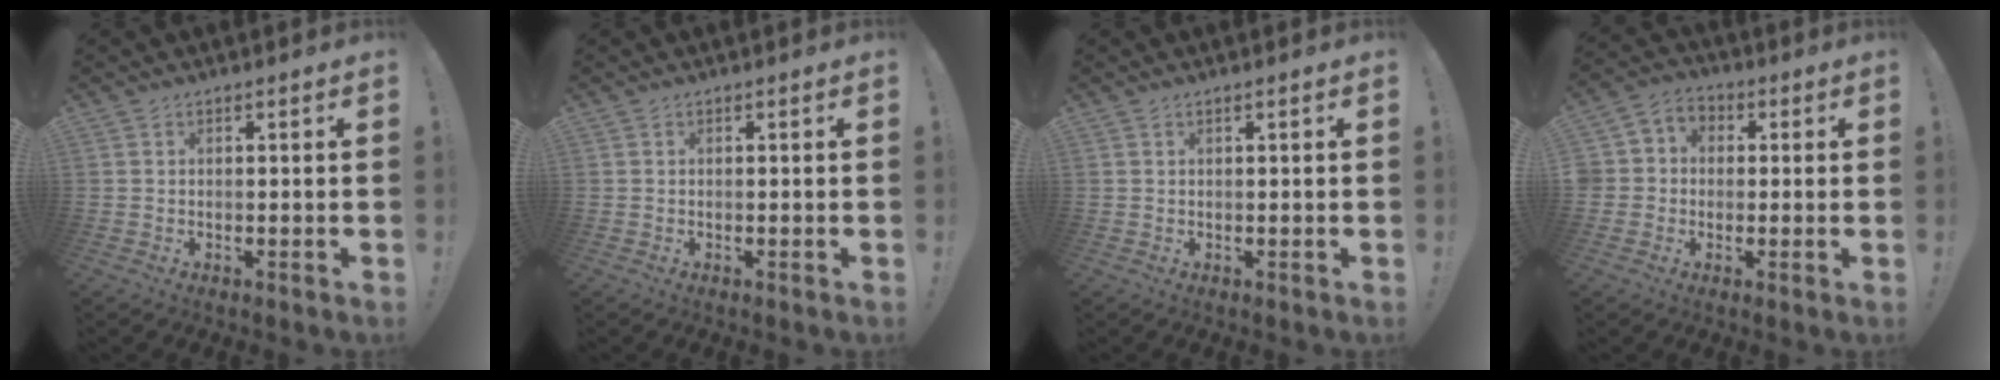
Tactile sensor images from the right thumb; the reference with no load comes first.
{"total": 0.0}
{"total": 0.9, "force": [0.4, -0.2, 0.8], "torque": [-0.017, 0.001, 0.006]}
{"total": 5.6, "force": [-0.9, 5.3, 1.6], "torque": [-0.024, 0.011, -0.017]}